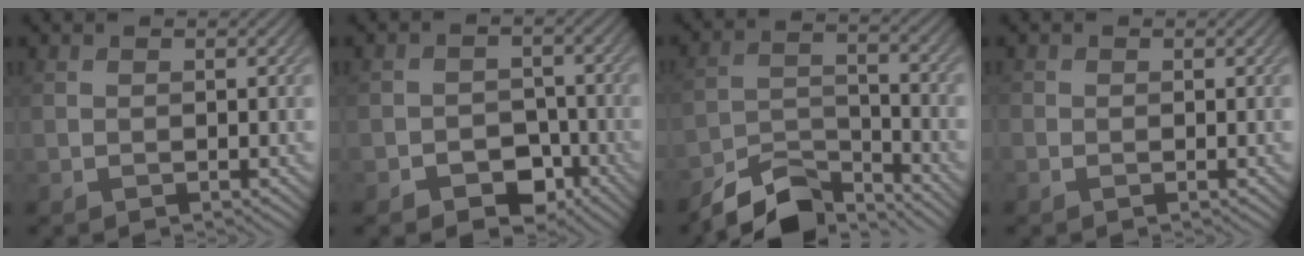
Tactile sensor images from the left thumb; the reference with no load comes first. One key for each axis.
{"total": 4.7, "fx": -2.8, "fy": 3.2, "fz": 2.0, "tx": -0.026, "ty": -0.002, "tz": -0.051}
{"total": 8.2, "fx": -7.3, "fy": 2.2, "fz": 3.2, "tx": -0.062, "ty": -0.002, "tz": -0.144}
{"total": 0.7, "fx": -0.4, "fy": 0.5, "fz": 0.0, "tx": 0.000, "ty": -0.005, "tz": -0.008}